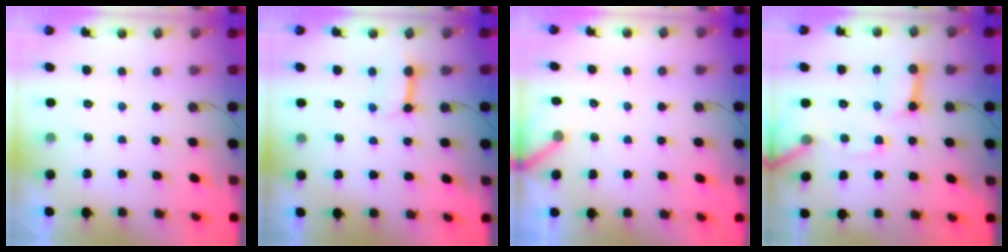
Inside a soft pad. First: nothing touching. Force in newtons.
{"total": 7.4, "press": 7.3, "slide": 0.9}
{"total": 4.1, "press": 4.1, "slide": 0.4}
{"total": 13.4, "press": 13.3, "slide": 1.5}